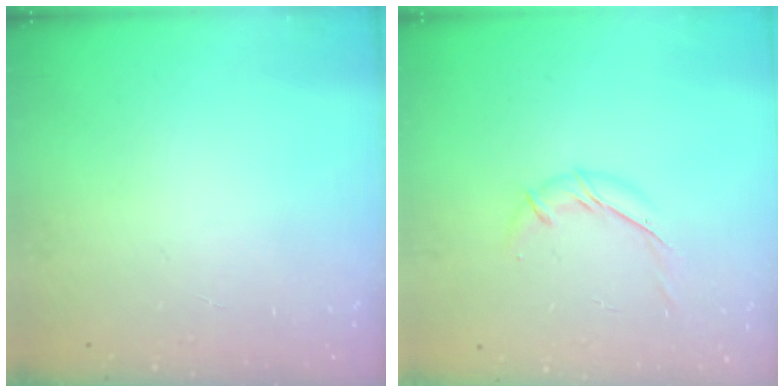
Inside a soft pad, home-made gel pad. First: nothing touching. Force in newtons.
{"total": 7.3, "press": 7.3, "slide": 0.5}